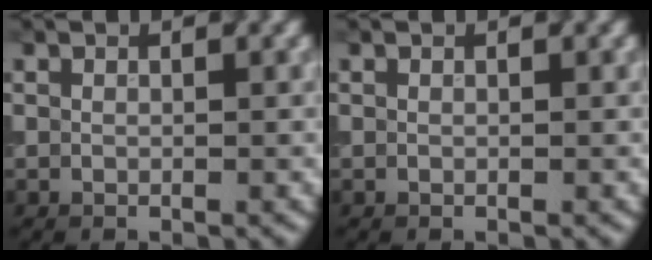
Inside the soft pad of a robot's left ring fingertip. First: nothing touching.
{"total": 0.0}